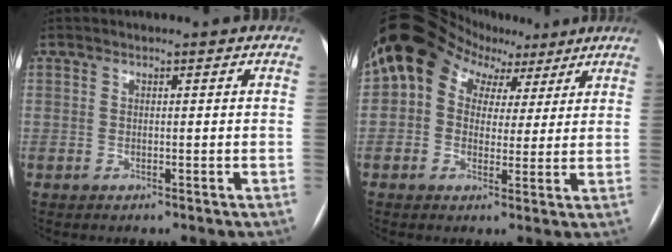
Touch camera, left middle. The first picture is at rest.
{"total": 8.9, "force": [3.9, 6.7, 4.3], "torque": [-0.067, 0.052, 0.070]}